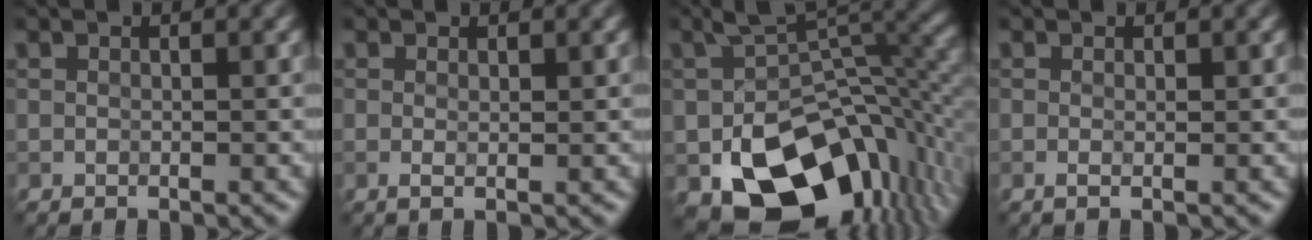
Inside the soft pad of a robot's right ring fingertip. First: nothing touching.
{"total": 0.8, "force": [0.1, 0.0, 0.8], "torque": [-0.009, -0.001, 0.002]}
{"total": 14.0, "force": [-6.3, 8.9, 8.8], "torque": [-0.138, -0.028, -0.082]}
{"total": 0.6, "force": [-0.2, -0.1, 0.5], "torque": [-0.007, 0.000, -0.002]}